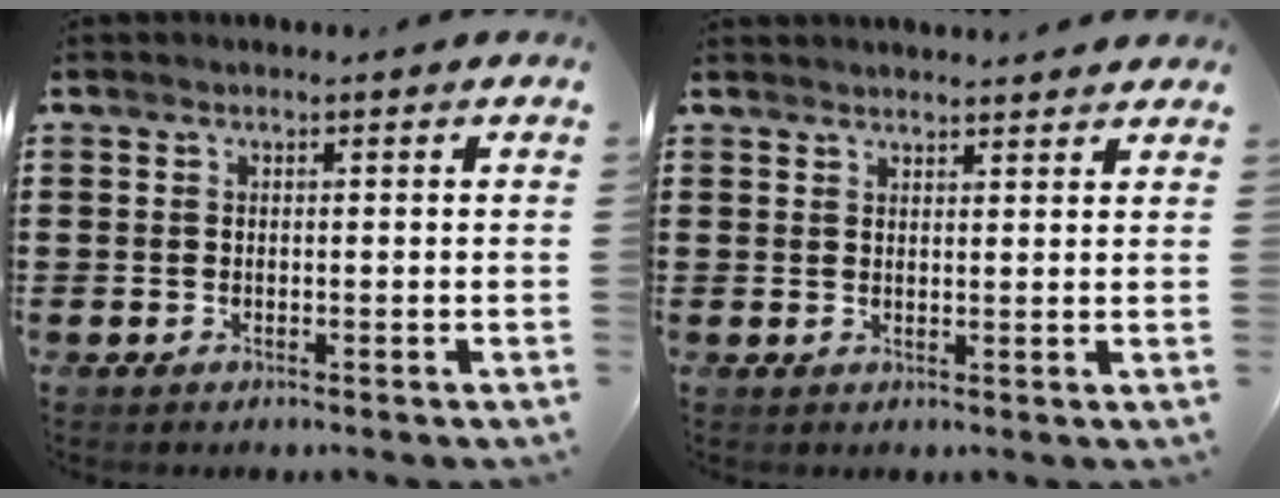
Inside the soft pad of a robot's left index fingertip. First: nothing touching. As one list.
[{"total": 1.9, "force": [1.9, -0.1, 0.1], "torque": [-0.005, -0.001, 0.036]}]